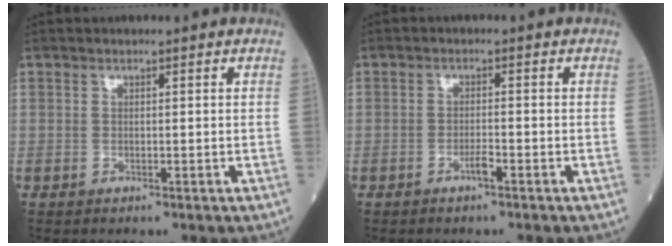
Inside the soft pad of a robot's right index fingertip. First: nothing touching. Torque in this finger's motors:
{"motor_torque": [0.33, -0.21, 0.18, 0.06]}